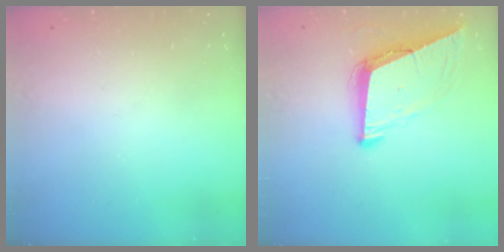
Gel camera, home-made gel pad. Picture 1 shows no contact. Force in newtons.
{"total": 9.0, "press": 8.2, "slide": 3.7}